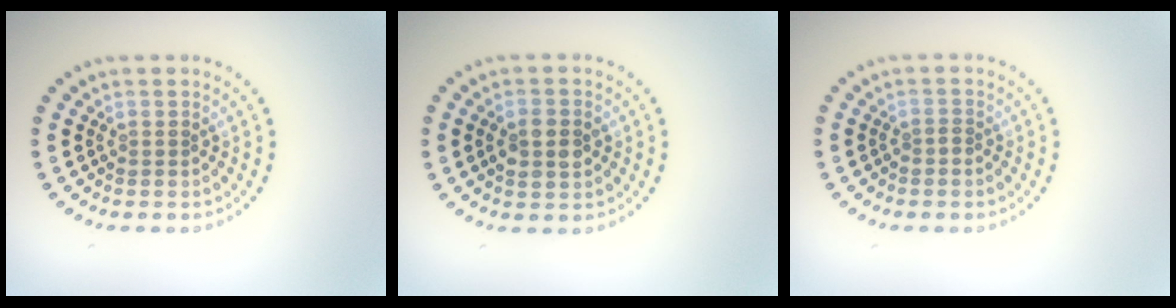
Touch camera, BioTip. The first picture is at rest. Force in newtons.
{"total": 2.9, "press": 2.9, "slide": 0.1}
{"total": 0.5, "press": 0.2, "slide": 0.5}